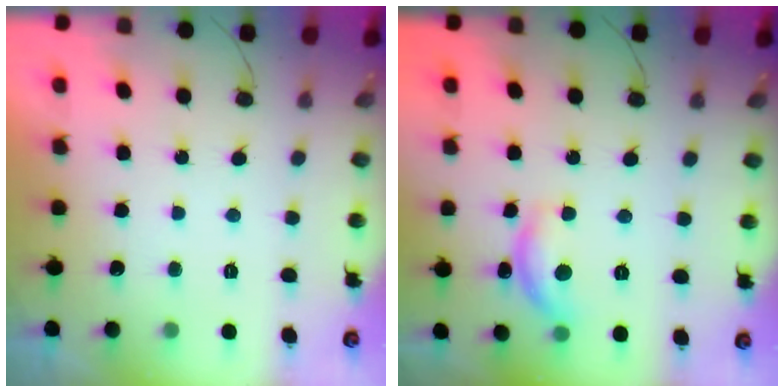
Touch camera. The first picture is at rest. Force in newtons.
{"total": 11.0, "press": 11.0, "slide": 0.6}